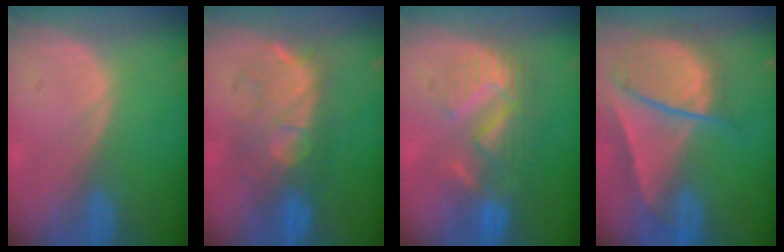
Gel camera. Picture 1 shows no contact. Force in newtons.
{"total": 8.6, "press": 8.5, "slide": 0.7}
{"total": 8.6, "press": 8.2, "slide": 2.7}
{"total": 9.5, "press": 8.2, "slide": 4.8}